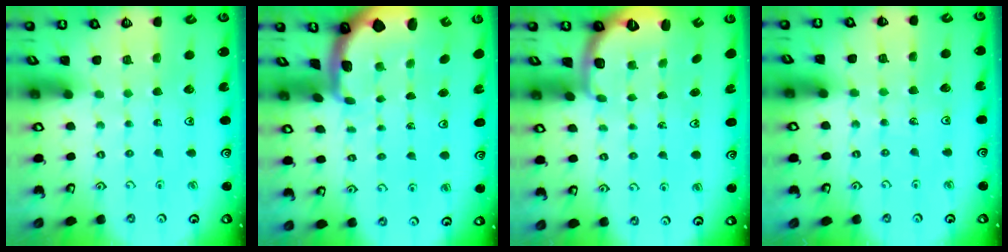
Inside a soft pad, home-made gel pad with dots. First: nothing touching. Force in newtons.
{"total": 1.7, "press": 1.7, "slide": 0.4}
{"total": 2.6, "press": 1.6, "slide": 2.1}
{"total": 4.4, "press": 4.4, "slide": 0.6}